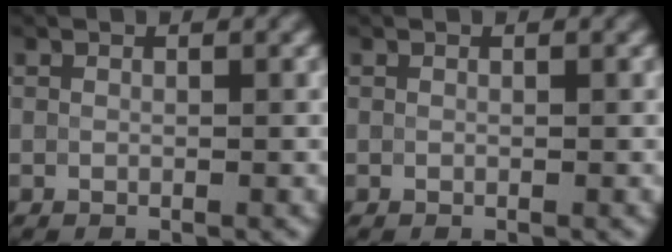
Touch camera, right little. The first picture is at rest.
{"total": 0.0}